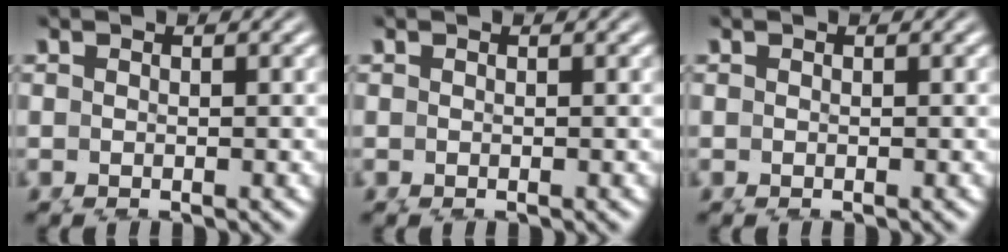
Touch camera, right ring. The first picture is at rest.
{"total": 0.0}
{"total": 0.0}